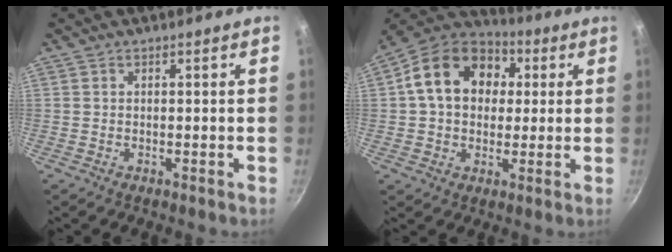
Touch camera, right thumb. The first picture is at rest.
{"total": 17.0, "force": [3.6, 13.0, 10.4], "torque": [-0.152, 0.026, 0.044]}